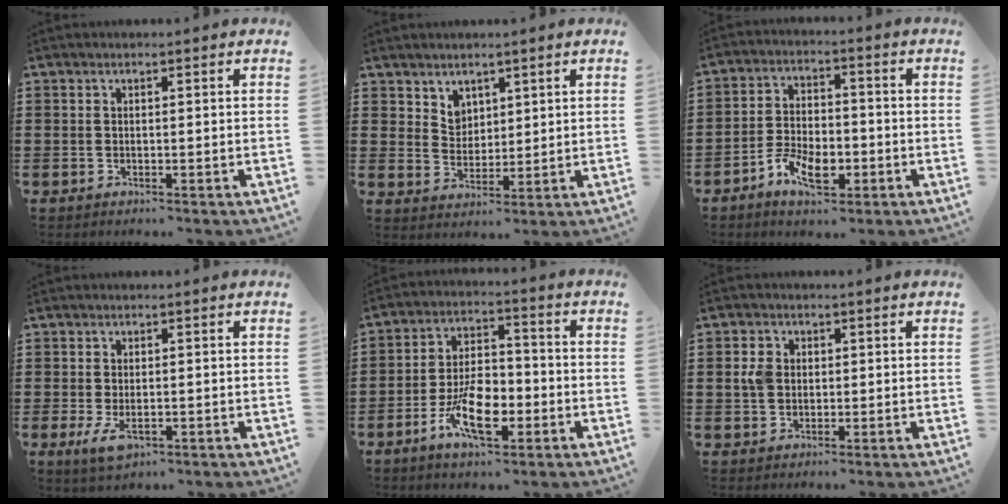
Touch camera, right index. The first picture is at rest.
{"total": 3.8, "force": [2.9, 2.4, 0.4], "torque": [-0.020, 0.001, 0.056]}
{"total": 7.0, "force": [-3.4, 3.6, 4.8], "torque": [-0.105, 0.006, -0.066]}
{"total": 3.2, "force": [-0.8, 1.6, 2.6], "torque": [-0.061, -0.005, -0.018]}
{"total": 9.7, "force": [-3.9, 4.8, 7.5], "torque": [-0.145, -0.001, -0.071]}
{"total": 3.2, "force": [0.4, 2.6, 1.9], "torque": [-0.053, 0.009, 0.002]}